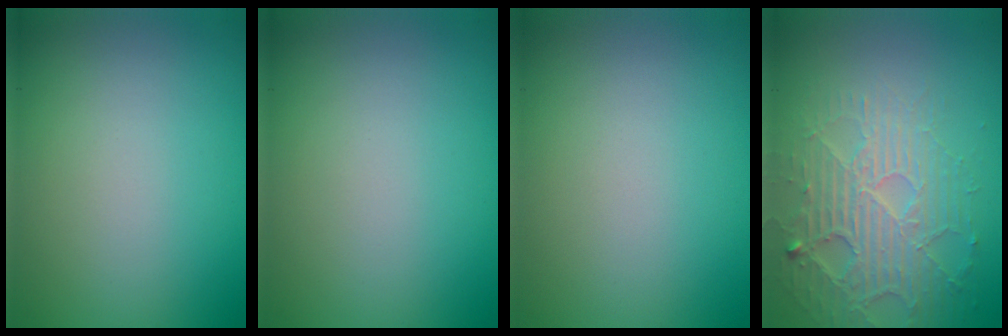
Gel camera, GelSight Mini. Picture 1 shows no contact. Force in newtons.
{"total": 0.0}
{"total": 0.0}
{"total": 4.7, "press": 4.1, "slide": 2.3}